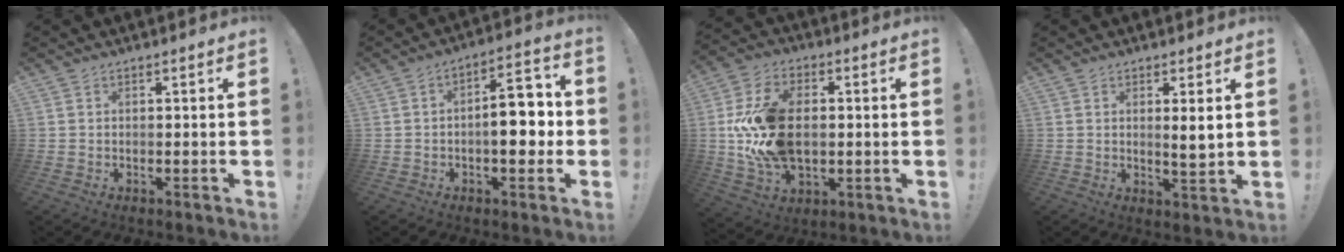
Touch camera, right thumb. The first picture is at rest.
{"total": 12.4, "force": [-1.1, 6.1, 10.8], "torque": [-0.140, 0.018, -0.020]}
{"total": 19.6, "force": [-0.1, 13.1, 14.6], "torque": [-0.264, 0.009, 0.004]}
{"total": 4.2, "force": [1.5, 0.3, 3.9], "torque": [-0.048, -0.024, 0.018]}